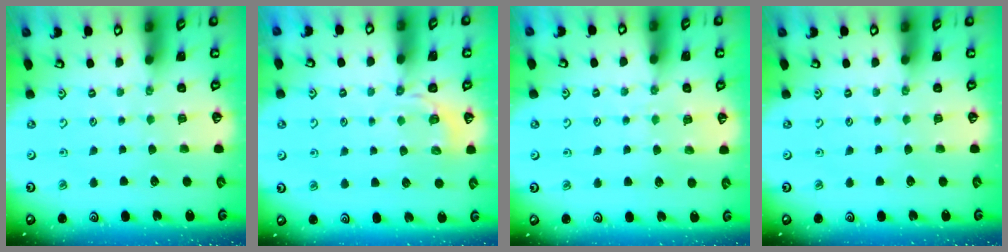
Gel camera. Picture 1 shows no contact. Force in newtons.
{"total": 3.8, "press": 3.4, "slide": 1.8}
{"total": 5.9, "press": 5.8, "slide": 0.8}
{"total": 0.0}